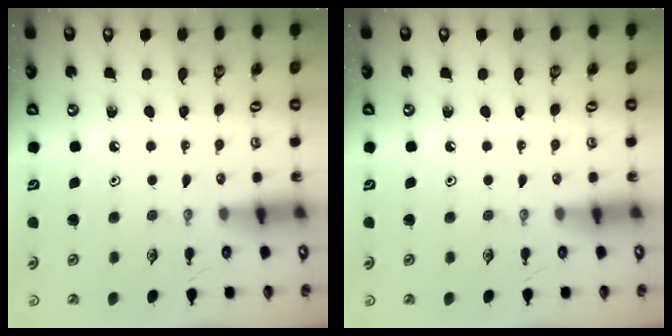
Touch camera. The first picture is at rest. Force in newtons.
{"total": 0.0}